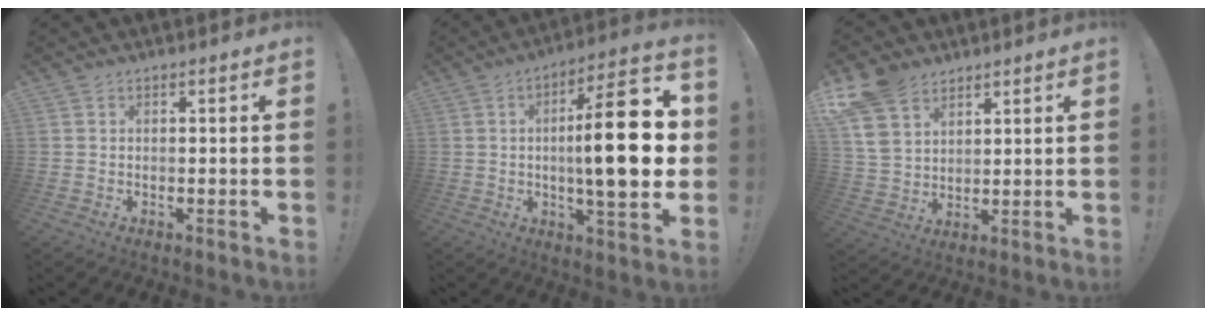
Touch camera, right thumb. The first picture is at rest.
{"total": 22.6, "force": [0.9, 5.8, 21.8], "torque": [-0.332, -0.006, 0.007]}
{"total": 11.8, "force": [7.9, 7.2, 5.1], "torque": [-0.102, -0.039, 0.157]}